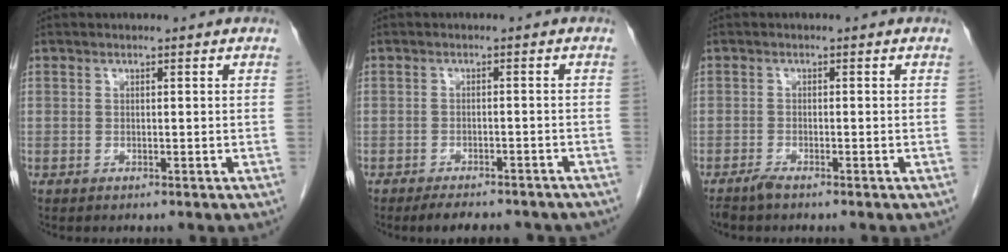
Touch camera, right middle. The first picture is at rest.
{"total": 9.2, "force": [-8.0, 2.6, 3.7], "torque": [-0.047, -0.001, -0.095]}
{"total": 1.4, "force": [-1.2, -0.1, 0.7], "torque": [-0.022, -0.004, -0.025]}